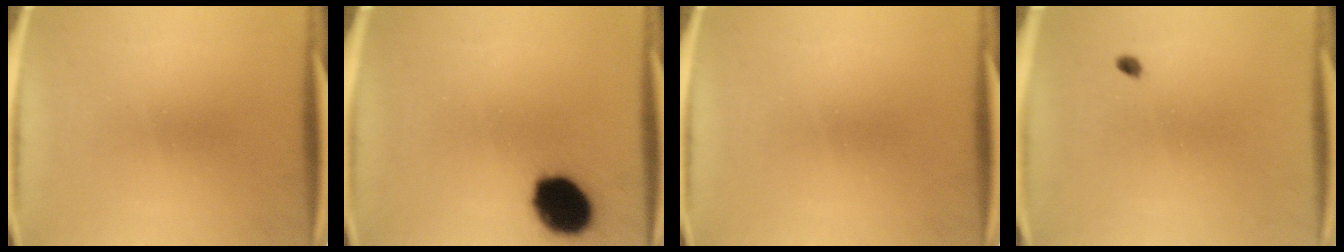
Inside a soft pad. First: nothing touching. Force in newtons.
{"total": 13.7}
{"total": 0.0}
{"total": 1.6}